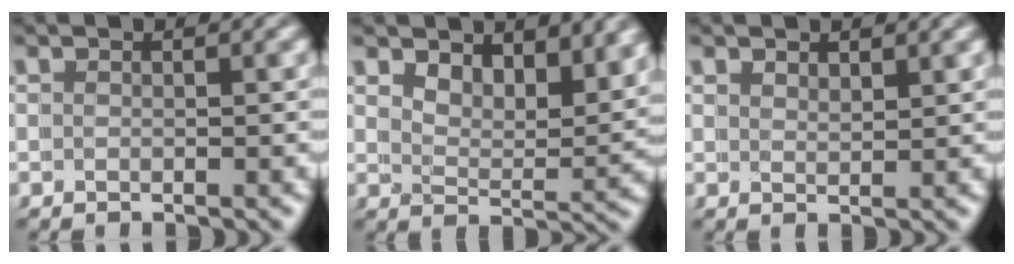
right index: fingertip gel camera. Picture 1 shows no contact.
{"total": 3.4, "force": [3.4, -0.4, 0.1], "torque": [-0.003, -0.012, 0.056]}
{"total": 1.9, "force": [1.7, -0.8, -0.6], "torque": [0.010, -0.007, 0.037]}